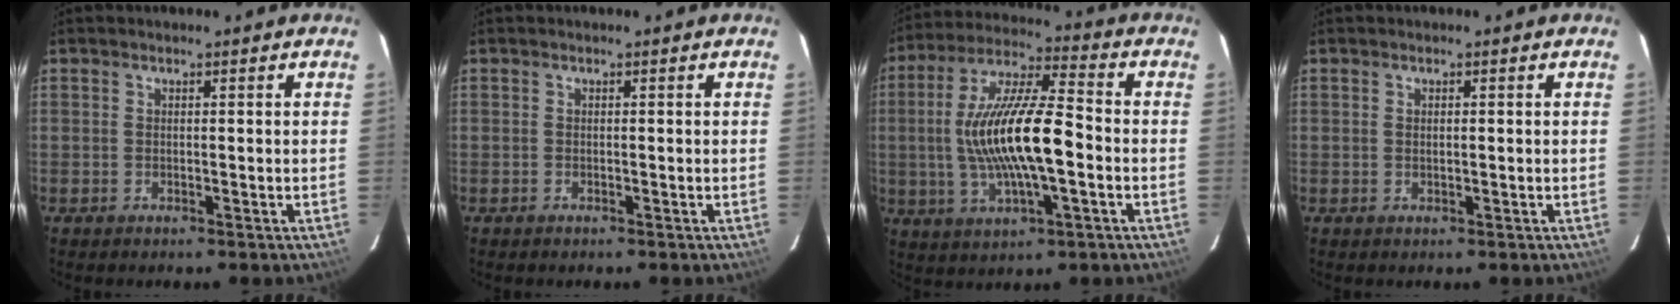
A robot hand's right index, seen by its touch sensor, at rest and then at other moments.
{"total": 0.0}
{"total": 16.9, "force": [-2.0, 4.2, 16.3], "torque": [-0.313, 0.006, -0.036]}
{"total": 0.6, "force": [0.1, 0.3, 0.5], "torque": [-0.009, 0.003, 0.004]}